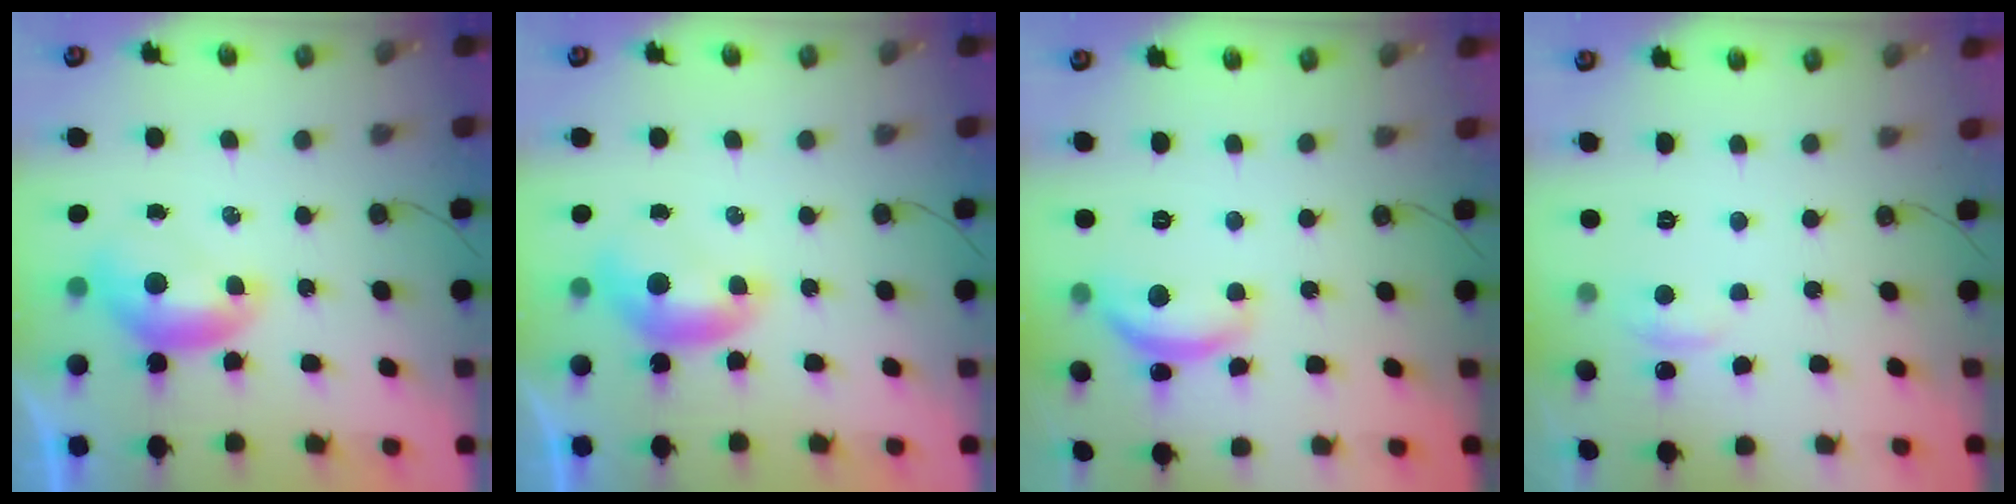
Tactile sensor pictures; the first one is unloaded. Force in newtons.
{"total": 0.0}
{"total": 6.9, "press": 6.8, "slide": 0.7}
{"total": 1.0, "press": 0.7, "slide": 0.8}